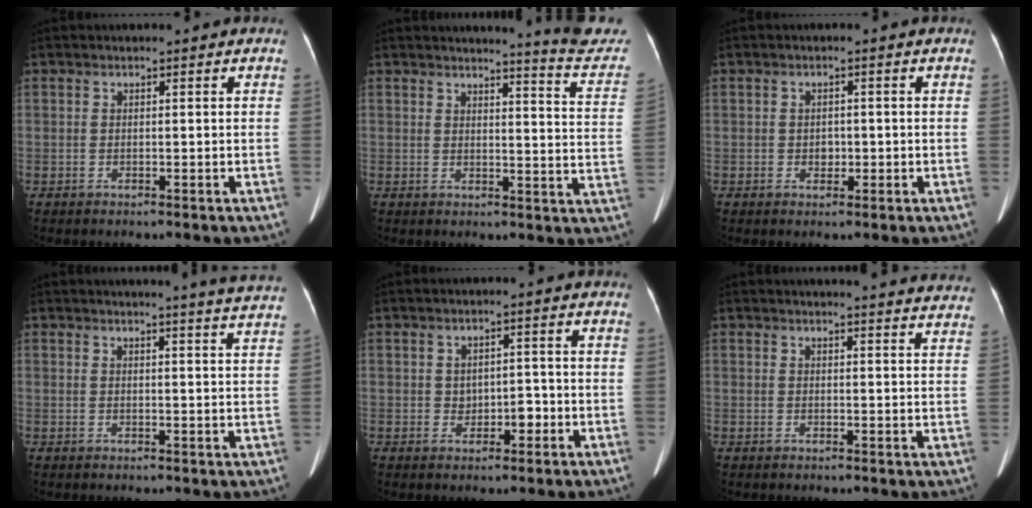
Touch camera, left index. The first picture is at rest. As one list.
[{"total": 11.3, "force": [11.1, -0.8, 1.5], "torque": [-0.009, -0.091, 0.106]}, {"total": 1.6, "force": [-0.6, 1.3, 0.8], "torque": [-0.013, 0.000, -0.004]}, {"total": 9.7, "force": [9.1, -1.4, 2.9], "torque": [-0.033, -0.042, 0.084]}, {"total": 2.8, "force": [-0.8, 2.0, 1.8], "torque": [-0.023, 0.008, -0.004]}, {"total": 17.7, "force": [17.2, 1.1, 4.1], "torque": [-0.034, -0.058, 0.178]}]